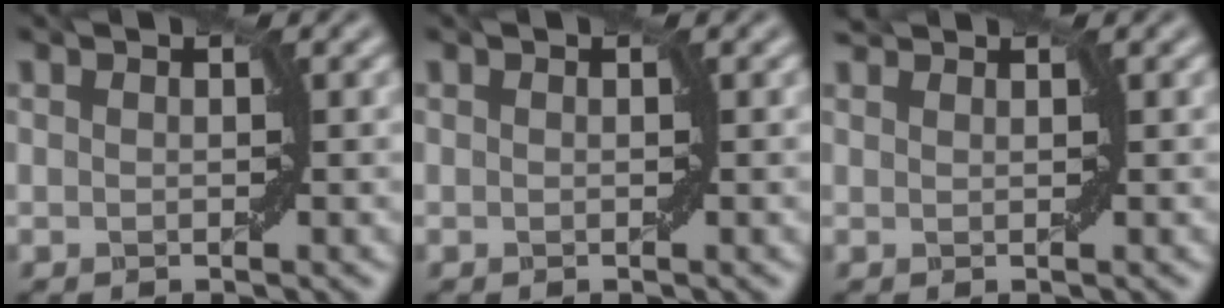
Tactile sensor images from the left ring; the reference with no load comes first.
{"total": 0.0}
{"total": 0.9, "force": [0.9, 0.1, 0.1], "torque": [-0.006, 0.001, 0.016]}